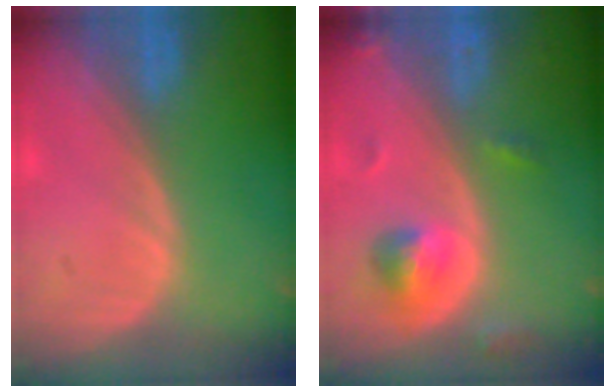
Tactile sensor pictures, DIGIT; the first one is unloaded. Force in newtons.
{"total": 5.0, "press": 4.9, "slide": 1.0}